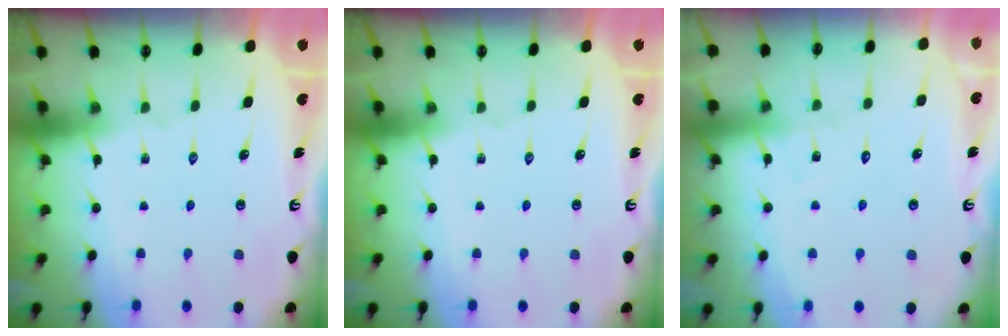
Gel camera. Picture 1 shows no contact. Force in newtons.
{"total": 0.0}
{"total": 8.2, "press": 8.2, "slide": 0.4}